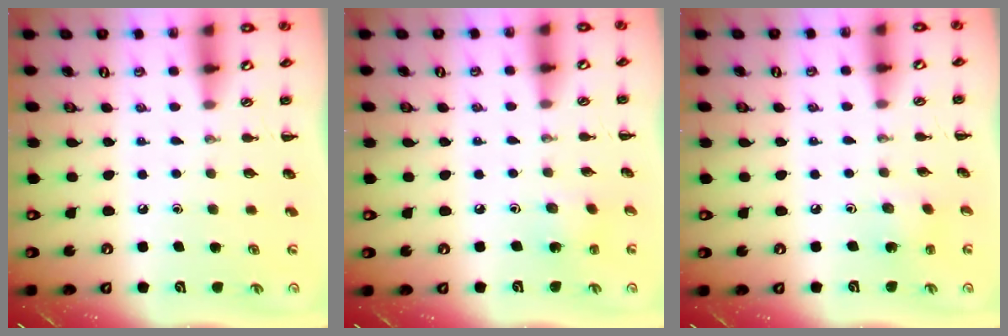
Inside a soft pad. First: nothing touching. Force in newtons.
{"total": 2.3, "press": 2.1, "slide": 0.8}
{"total": 1.9, "press": 1.7, "slide": 0.7}